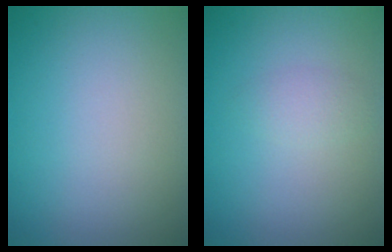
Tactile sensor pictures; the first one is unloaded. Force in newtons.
{"total": 1.4, "press": 1.4, "slide": 0.0}